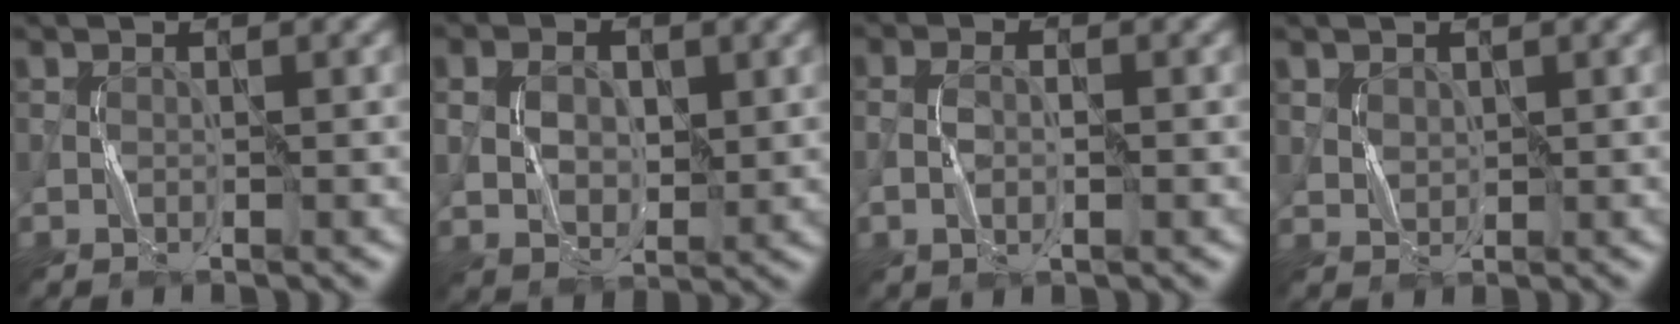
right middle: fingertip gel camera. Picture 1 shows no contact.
{"total": 4.2, "force": [0.5, 3.0, 2.9], "torque": [-0.060, -0.001, 0.012]}
{"total": 2.2, "force": [-0.5, 1.2, 1.8], "torque": [-0.041, 0.000, -0.010]}
{"total": 1.3, "force": [0.7, 1.0, 0.5], "torque": [-0.012, -0.002, 0.021]}